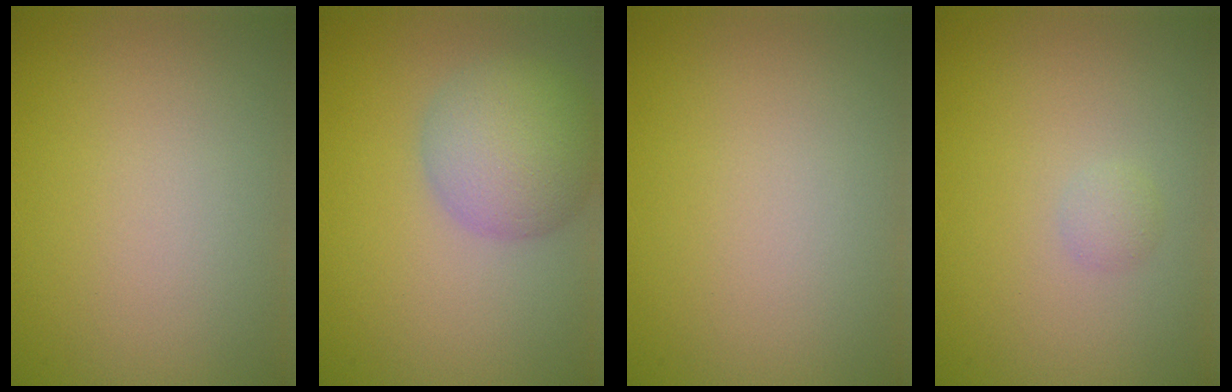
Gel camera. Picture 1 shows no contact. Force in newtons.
{"total": 6.0, "press": 6.0, "slide": 0.4}
{"total": 0.0}
{"total": 0.9, "press": 0.9, "slide": 0.0}